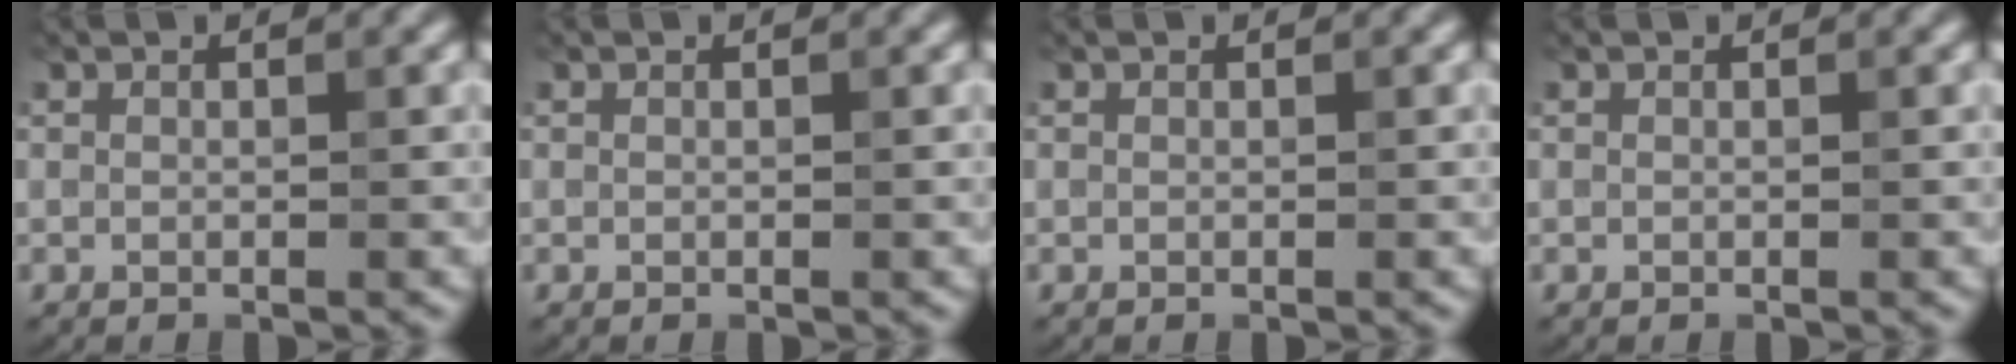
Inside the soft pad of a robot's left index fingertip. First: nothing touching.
{"total": 0.0}
{"total": 0.0}
{"total": 0.0}